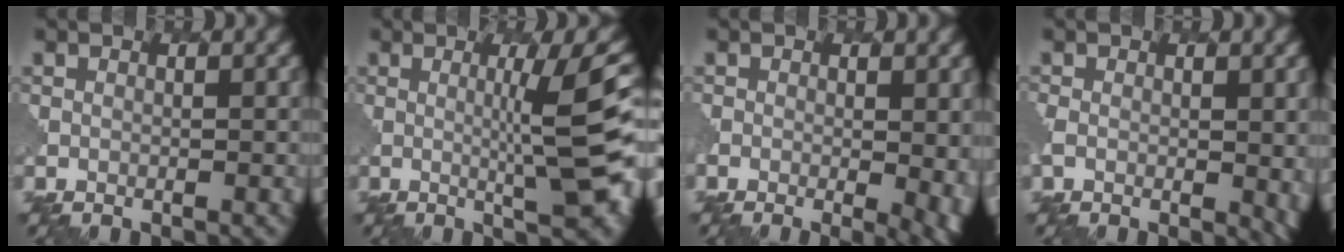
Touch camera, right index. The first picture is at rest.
{"total": 8.3, "force": [0.5, 1.3, 8.2], "torque": [-0.107, 0.006, 0.009]}
{"total": 7.2, "force": [-1.1, 3.4, 6.2], "torque": [-0.053, -0.009, -0.009]}
{"total": 5.0, "force": [-0.4, 2.9, 4.0], "torque": [-0.065, -0.018, -0.001]}